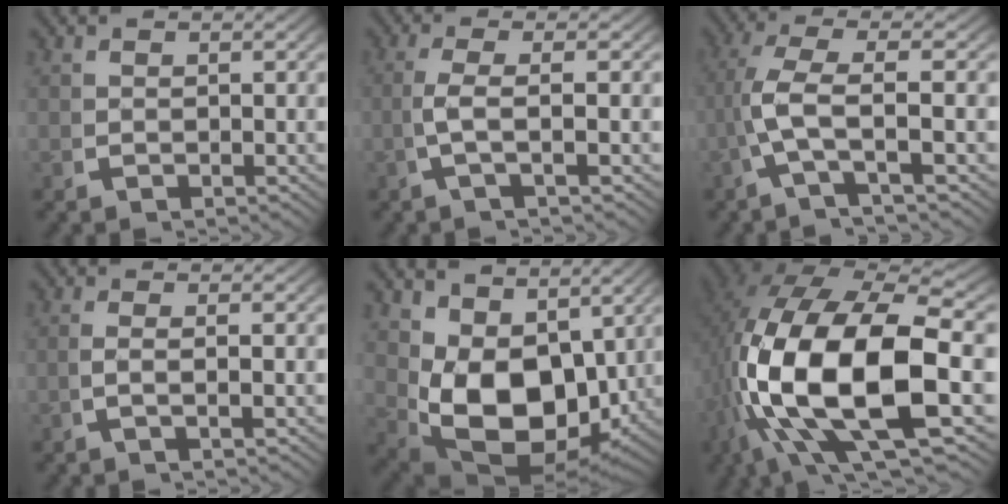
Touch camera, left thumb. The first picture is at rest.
{"total": 3.5, "force": [0.1, 0.5, 3.4], "torque": [-0.081, 0.005, -0.003]}
{"total": 5.7, "force": [-0.3, 1.8, 5.4], "torque": [-0.133, -0.006, -0.005]}
{"total": 1.6, "force": [-0.1, -0.1, 1.6], "torque": [-0.043, 0.001, -0.002]}
{"total": 13.5, "force": [-1.1, 9.0, 9.9], "torque": [-0.197, -0.066, 0.016]}
{"total": 22.0, "force": [-1.3, 12.7, 18.0], "torque": [-0.394, -0.077, 0.018]}